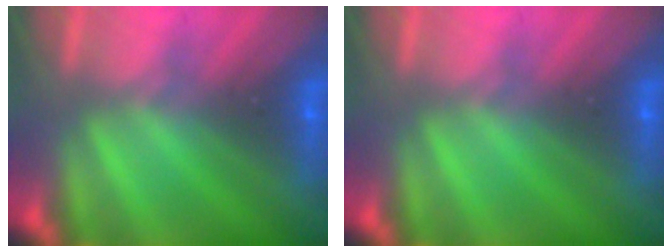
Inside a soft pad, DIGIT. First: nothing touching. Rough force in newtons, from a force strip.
{"total": 0.0}